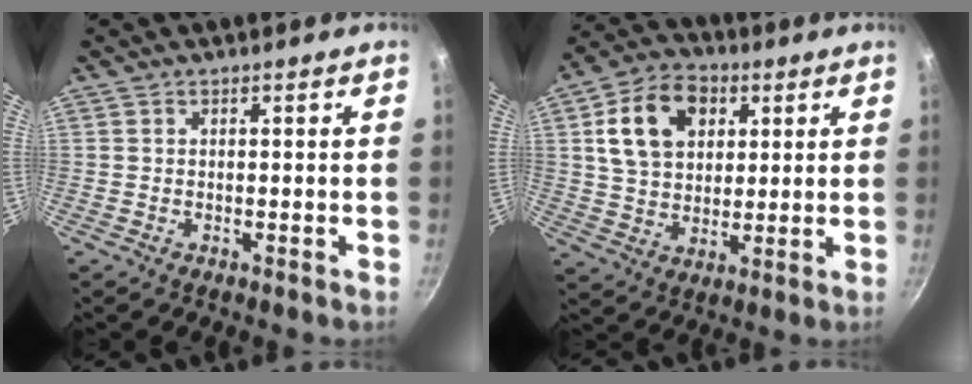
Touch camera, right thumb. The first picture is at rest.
{"total": 14.7, "force": [4.6, 10.6, 9.1], "torque": [-0.136, 0.001, 0.072]}